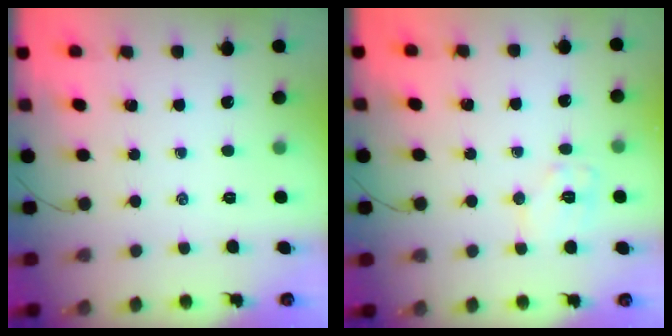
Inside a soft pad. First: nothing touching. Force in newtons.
{"total": 8.0, "press": 8.0, "slide": 0.7}